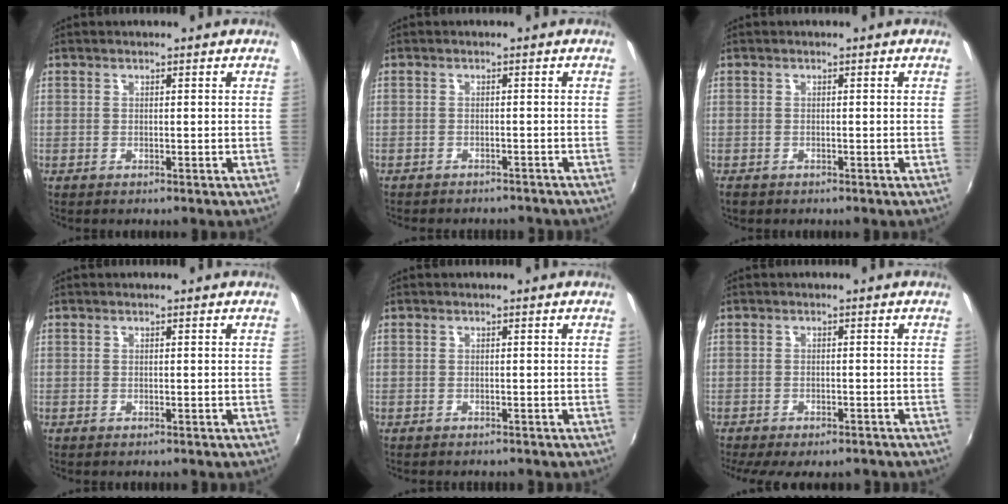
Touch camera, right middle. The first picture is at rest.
{"total": 6.5, "force": [-5.9, 1.9, 2.1], "torque": [-0.052, -0.012, -0.079]}
{"total": 1.3, "force": [-1.0, 0.7, 0.5], "torque": [-0.014, -0.002, -0.016]}
{"total": 0.8, "force": [-0.7, 0.2, 0.3], "torque": [-0.006, -0.001, -0.010]}
{"total": 2.5, "force": [-2.3, 0.6, 0.8], "torque": [-0.021, -0.009, -0.032]}
{"total": 10.3, "force": [-8.5, 2.9, 5.0], "torque": [-0.108, -0.029, -0.120]}